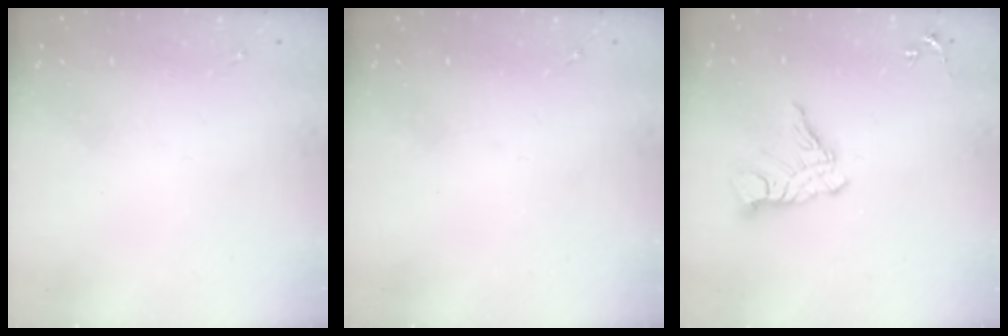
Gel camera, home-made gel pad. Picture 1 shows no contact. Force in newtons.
{"total": 0.0}
{"total": 11.3, "press": 11.2, "slide": 0.9}